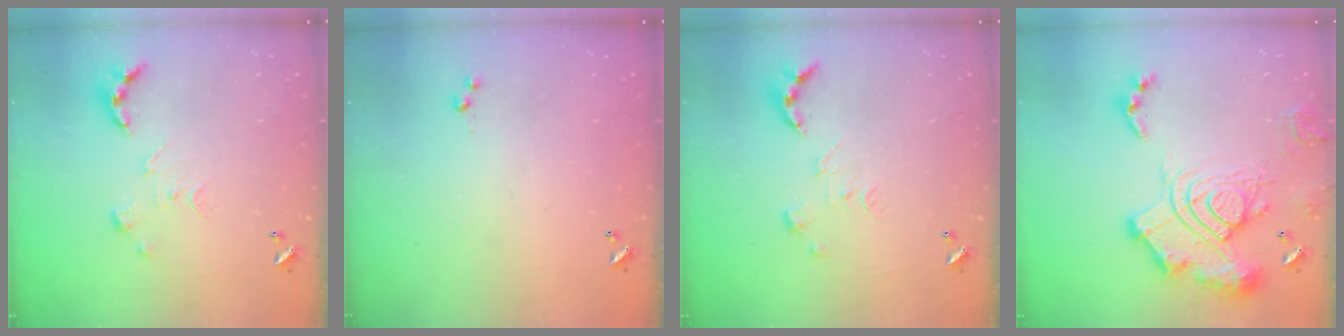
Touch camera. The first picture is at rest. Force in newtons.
{"total": 3.0, "press": 3.0, "slide": 0.4}
{"total": 0.0}
{"total": 20.2, "press": 20.0, "slide": 2.4}